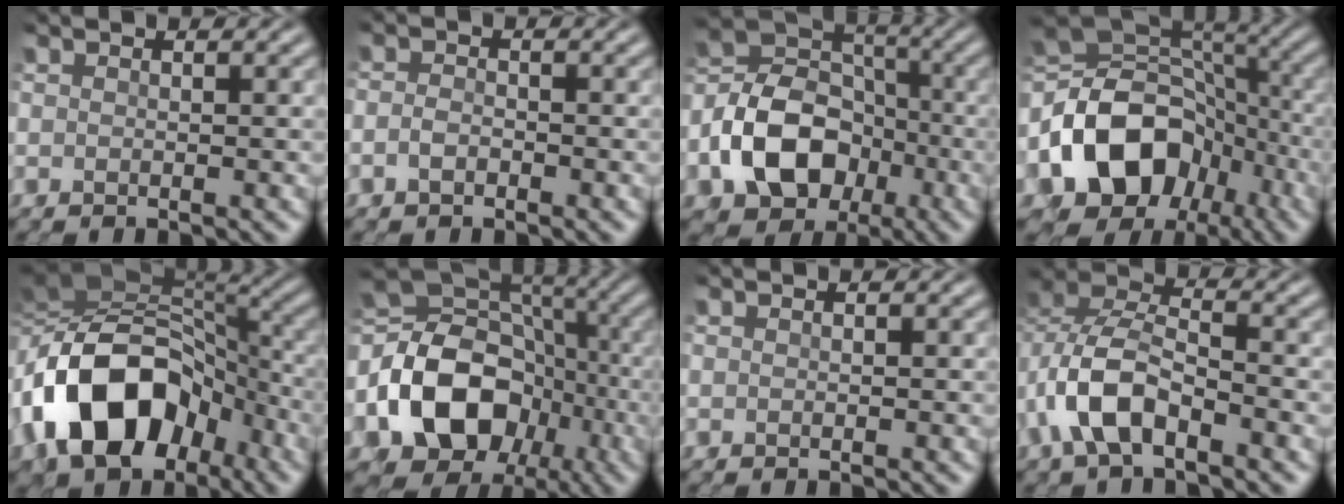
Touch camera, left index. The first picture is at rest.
{"total": 1.3, "force": [-0.8, 0.6, 0.8], "torque": [-0.018, 0.006, -0.020]}
{"total": 10.8, "force": [-3.7, 8.0, 6.2], "torque": [-0.128, -0.001, -0.081]}
{"total": 13.0, "force": [-4.3, 9.6, 7.7], "torque": [-0.155, 0.002, -0.079]}
{"total": 14.4, "force": [-4.3, 9.4, 10.0], "torque": [-0.181, 0.012, -0.080]}
{"total": 14.6, "force": [-3.6, 11.0, 8.9], "torque": [-0.190, -0.001, -0.058]}
{"total": 0.0}
{"total": 6.1, "force": [-2.6, 3.1, 4.5], "torque": [-0.091, 0.009, -0.054]}